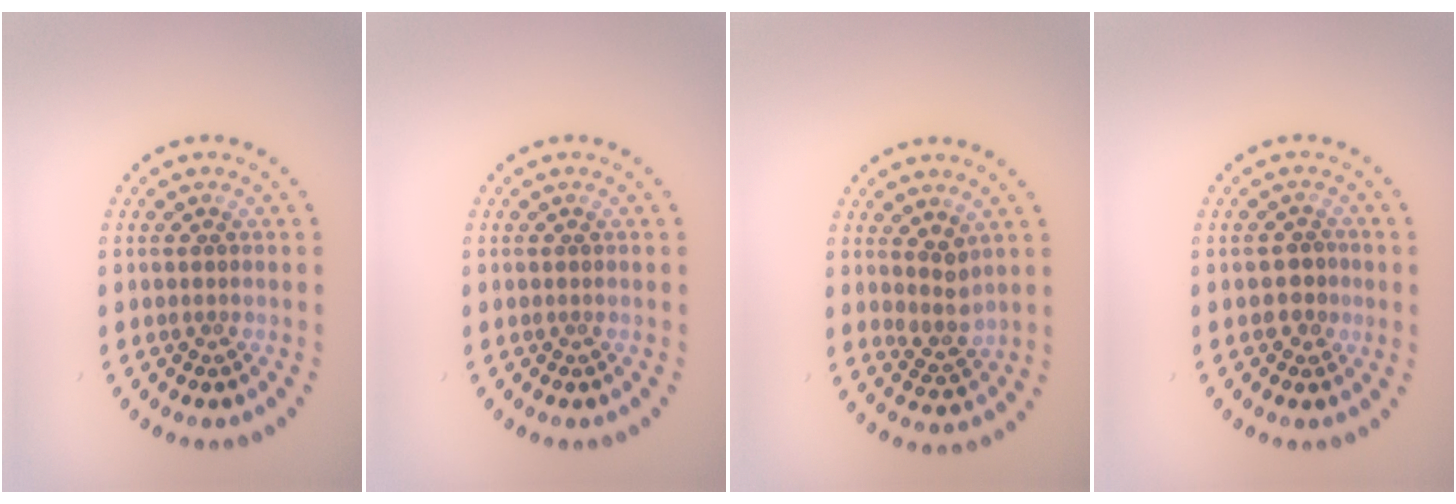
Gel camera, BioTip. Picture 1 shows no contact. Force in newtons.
{"total": 0.0}
{"total": 2.3, "press": 1.8, "slide": 1.5}
{"total": 1.8, "press": 1.7, "slide": 0.8}